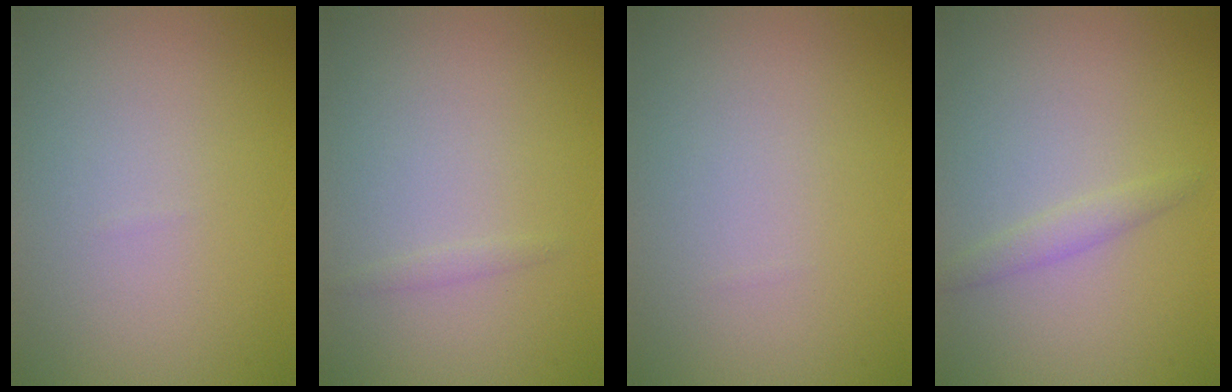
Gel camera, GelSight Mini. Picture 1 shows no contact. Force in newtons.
{"total": 0.6, "press": 0.5, "slide": 0.0}
{"total": 0.0}
{"total": 1.2, "press": 1.2, "slide": 0.1}